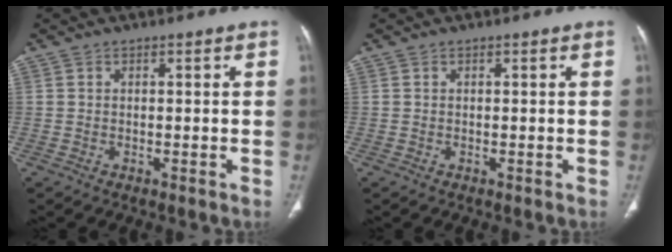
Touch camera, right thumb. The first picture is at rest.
{"total": 0.0}